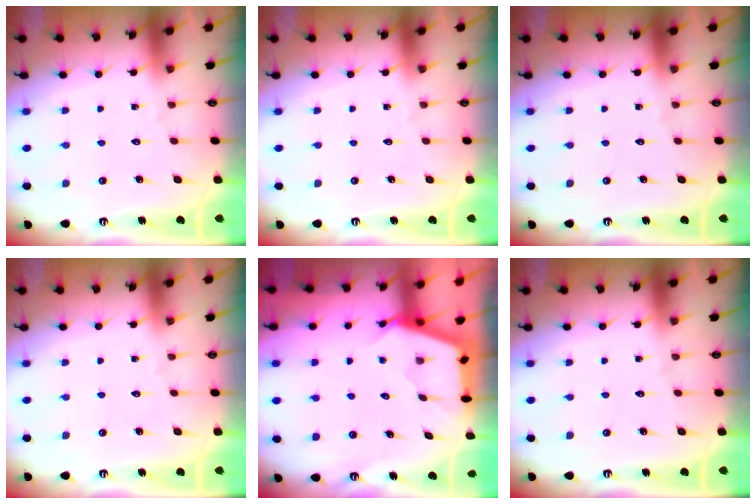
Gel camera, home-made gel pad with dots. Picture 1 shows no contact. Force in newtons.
{"total": 0.0}
{"total": 0.0}
{"total": 0.0}
{"total": 2.6, "press": 2.6, "slide": 0.4}
{"total": 0.0}